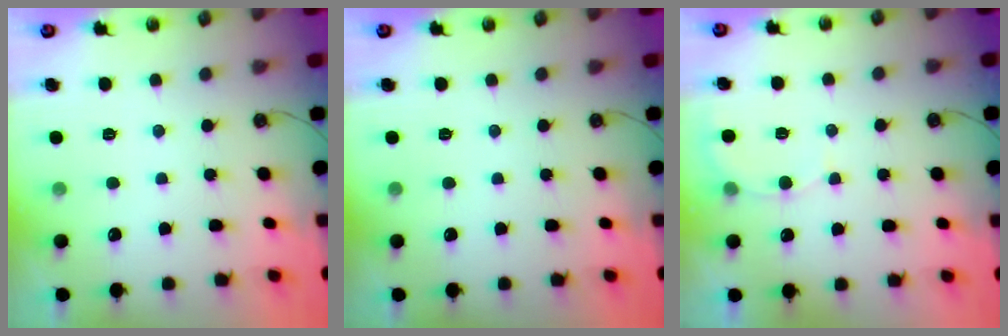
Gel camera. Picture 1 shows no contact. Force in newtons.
{"total": 0.0}
{"total": 6.3, "press": 6.2, "slide": 0.5}